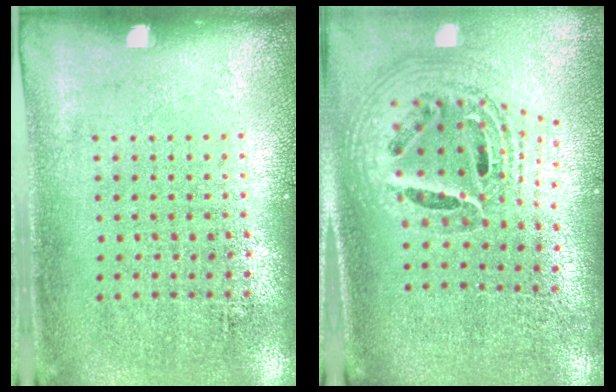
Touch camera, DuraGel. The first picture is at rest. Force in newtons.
{"total": 1.8, "press": 1.5, "slide": 1.0}